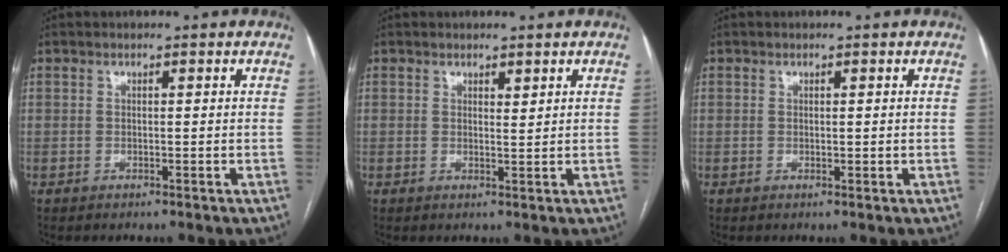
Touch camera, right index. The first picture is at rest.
{"total": 1.1, "force": [0.8, 0.3, 0.6], "torque": [-0.009, -0.006, 0.013]}
{"total": 0.5, "force": [0.2, 0.4, 0.4], "torque": [-0.004, -0.001, 0.004]}